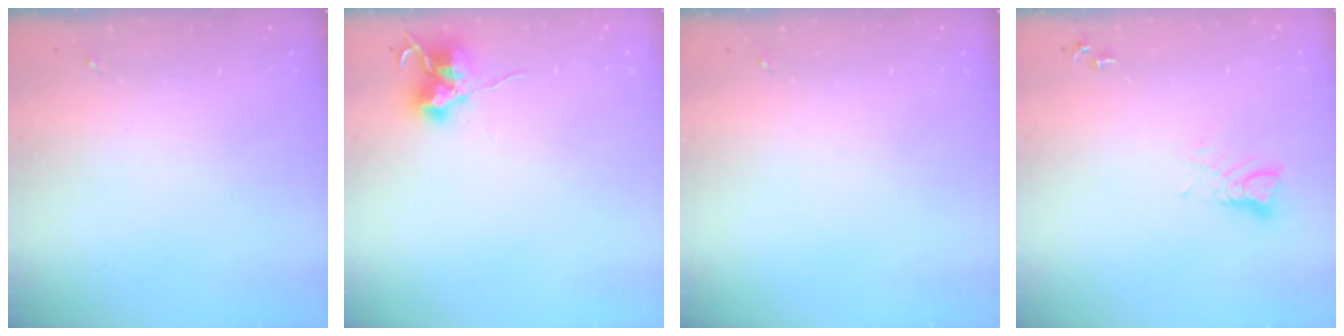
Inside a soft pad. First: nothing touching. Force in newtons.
{"total": 10.9, "press": 10.8, "slide": 0.8}
{"total": 0.0}
{"total": 3.6, "press": 3.6, "slide": 0.3}